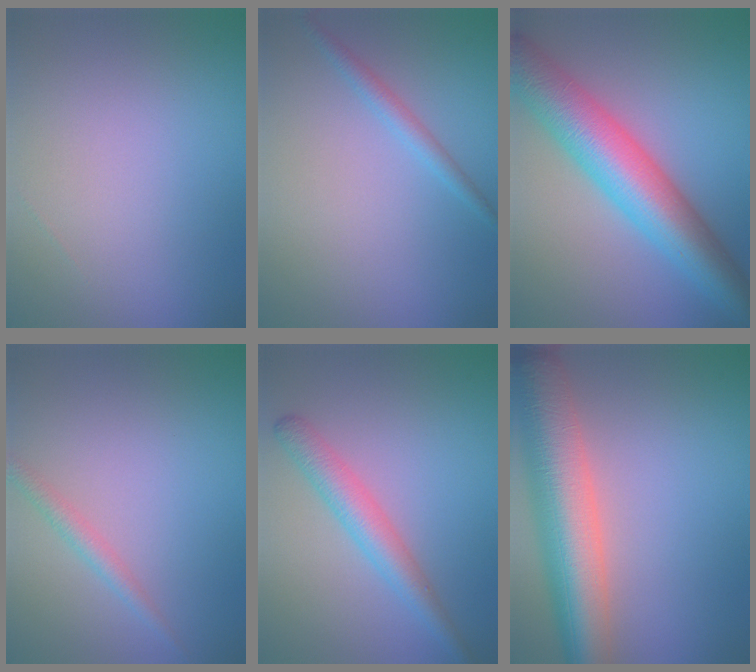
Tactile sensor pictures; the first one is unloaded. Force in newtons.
{"total": 1.6, "press": 1.6, "slide": 0.1}
{"total": 10.0, "press": 10.0, "slide": 0.1}
{"total": 1.6, "press": 1.6, "slide": 0.0}
{"total": 3.6, "press": 3.6, "slide": 0.1}
{"total": 9.7, "press": 9.6, "slide": 0.5}